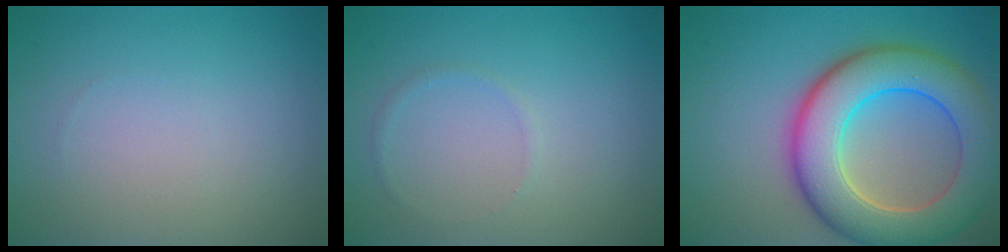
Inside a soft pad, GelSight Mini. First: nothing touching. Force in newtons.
{"total": 0.6, "press": 0.6, "slide": 0.1}
{"total": 10.0, "press": 10.0, "slide": 0.6}